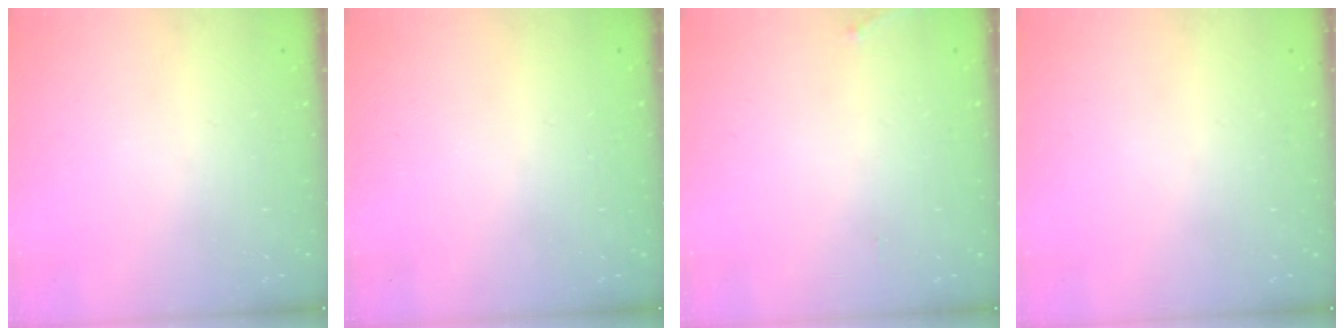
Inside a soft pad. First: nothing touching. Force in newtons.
{"total": 0.0}
{"total": 5.2, "press": 4.9, "slide": 1.8}
{"total": 0.0}